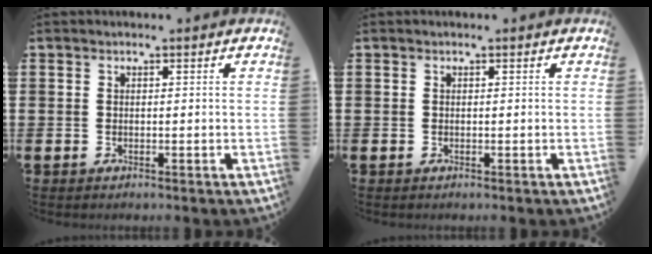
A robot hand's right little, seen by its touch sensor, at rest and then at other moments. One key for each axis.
{"total": 0.0}